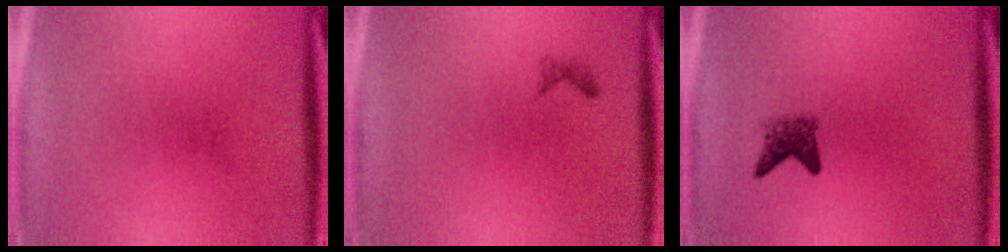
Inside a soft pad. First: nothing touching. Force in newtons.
{"total": 0.6}
{"total": 2.3}